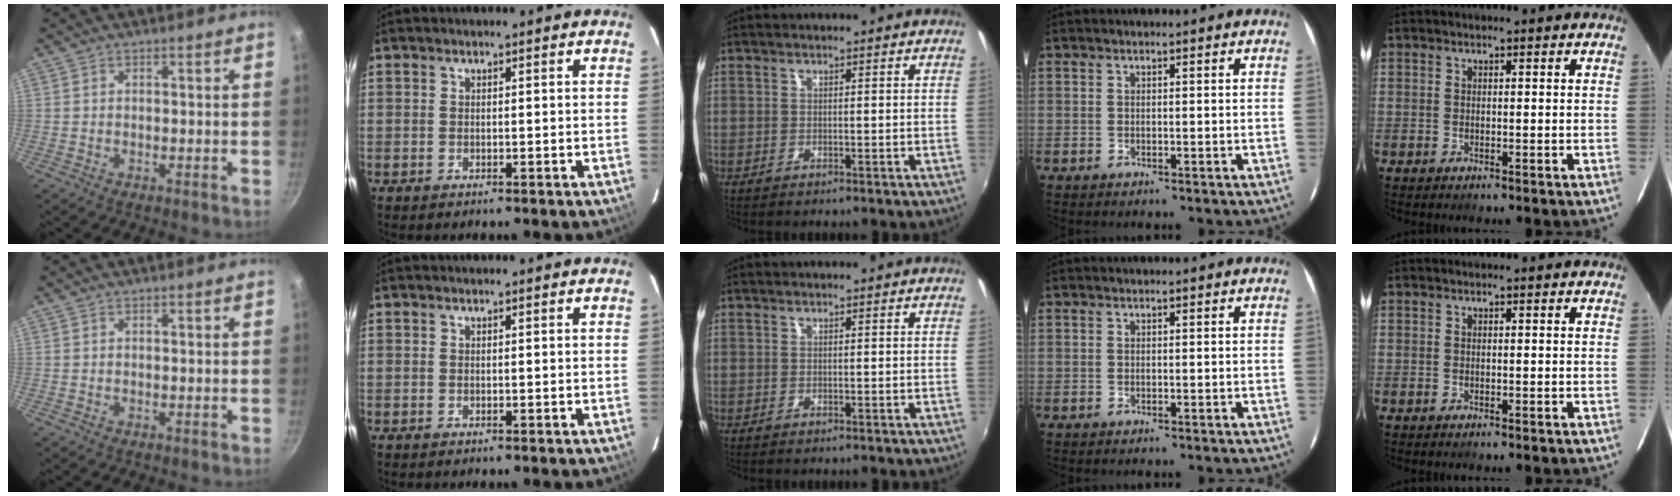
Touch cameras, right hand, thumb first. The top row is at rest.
{}